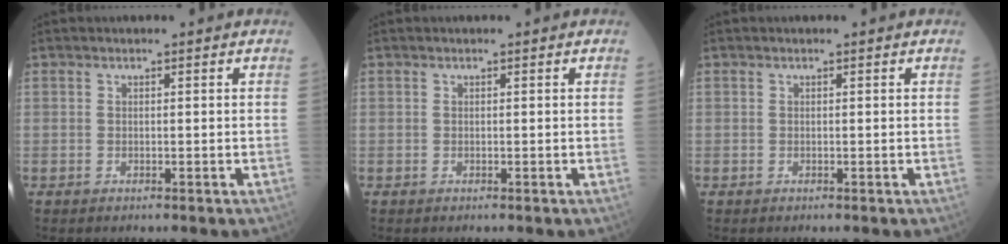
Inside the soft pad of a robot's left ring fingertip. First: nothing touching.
{"total": 0.0}
{"total": 0.0}